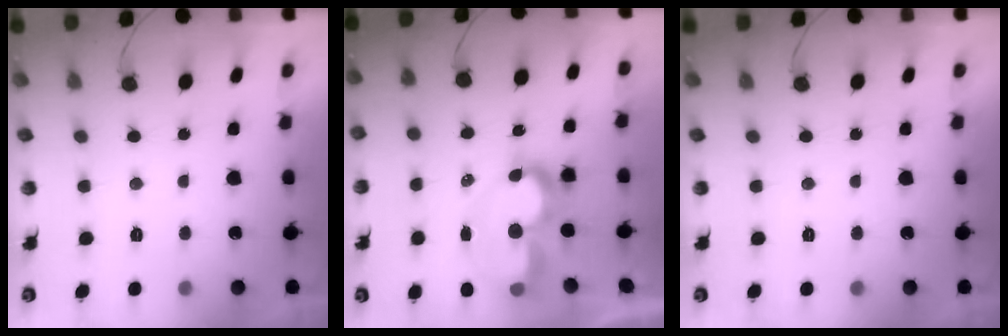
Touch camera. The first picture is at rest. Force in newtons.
{"total": 10.0, "press": 10.0, "slide": 0.8}
{"total": 0.0}